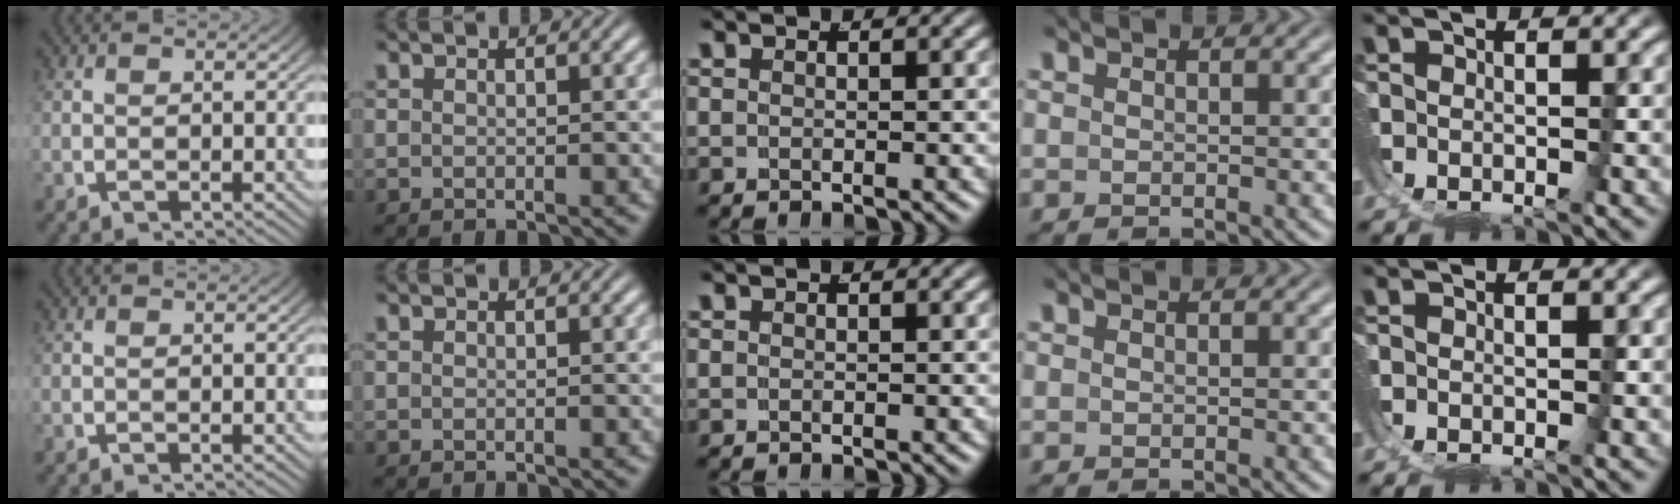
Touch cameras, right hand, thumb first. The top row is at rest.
{}